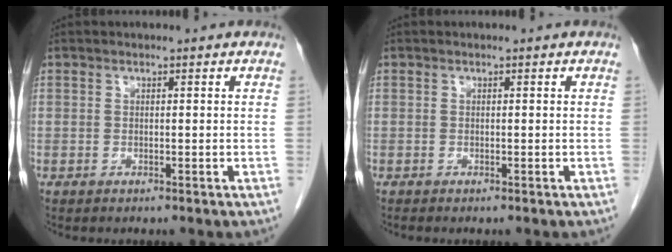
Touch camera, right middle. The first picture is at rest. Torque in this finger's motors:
{"motor_torque": [0.03, 0.01, -0.01, 0.00]}